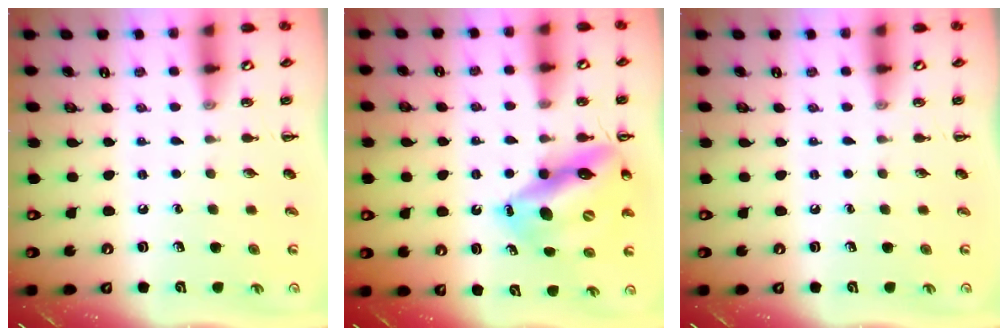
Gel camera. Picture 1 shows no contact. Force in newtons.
{"total": 15.7, "press": 15.0, "slide": 4.6}
{"total": 0.0}